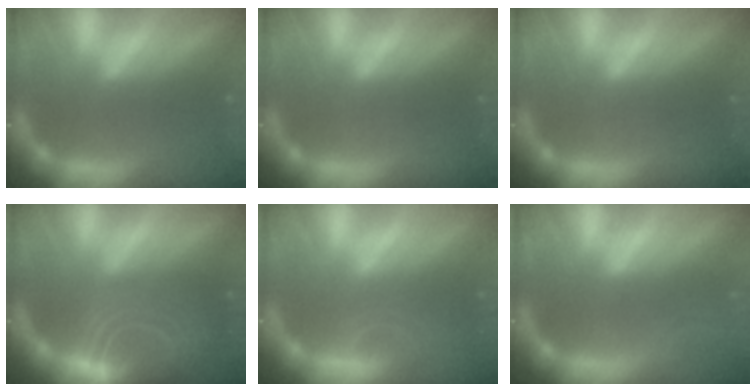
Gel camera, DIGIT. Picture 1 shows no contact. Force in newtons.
{"total": 0.0}
{"total": 0.0}
{"total": 9.5}
{"total": 2.4}
{"total": 1.9}